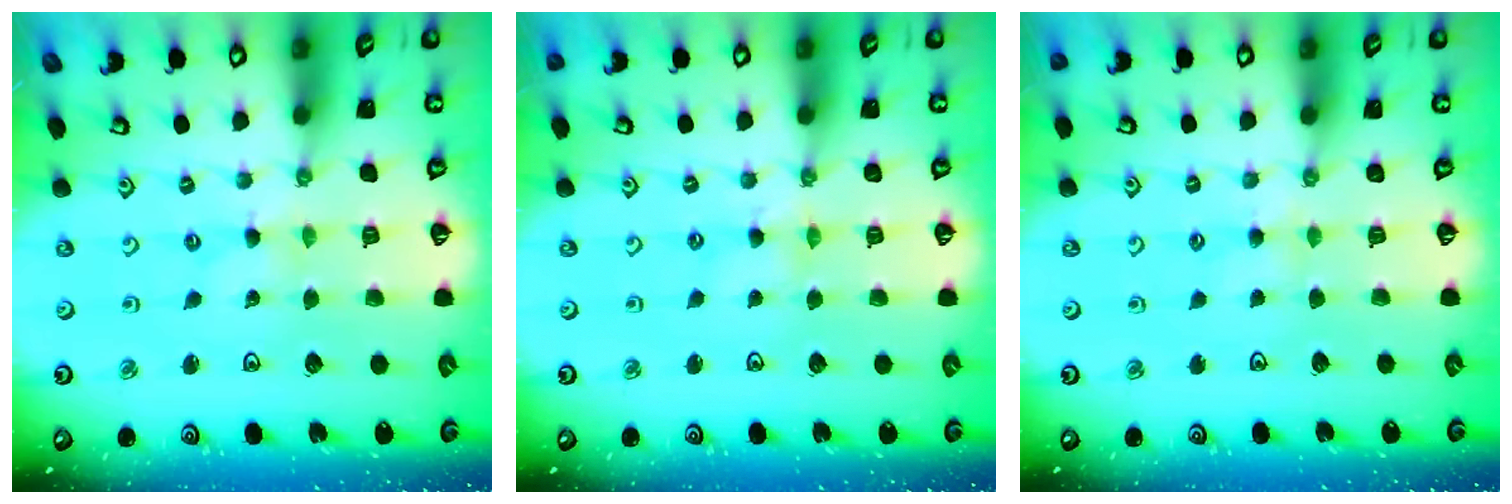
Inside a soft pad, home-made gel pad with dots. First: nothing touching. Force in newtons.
{"total": 0.6, "press": 0.6, "slide": 0.2}
{"total": 2.8, "press": 2.8, "slide": 0.3}